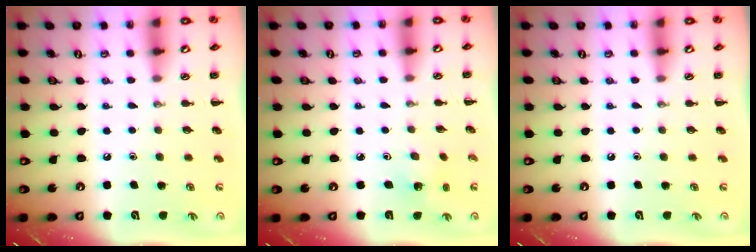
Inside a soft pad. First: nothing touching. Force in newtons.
{"total": 1.6, "press": 1.5, "slide": 0.7}
{"total": 0.0}